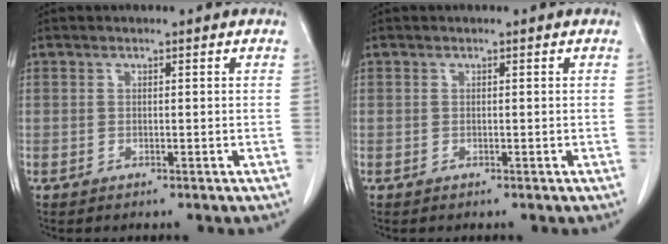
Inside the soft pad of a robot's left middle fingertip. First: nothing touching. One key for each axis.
{"total": 0.0}